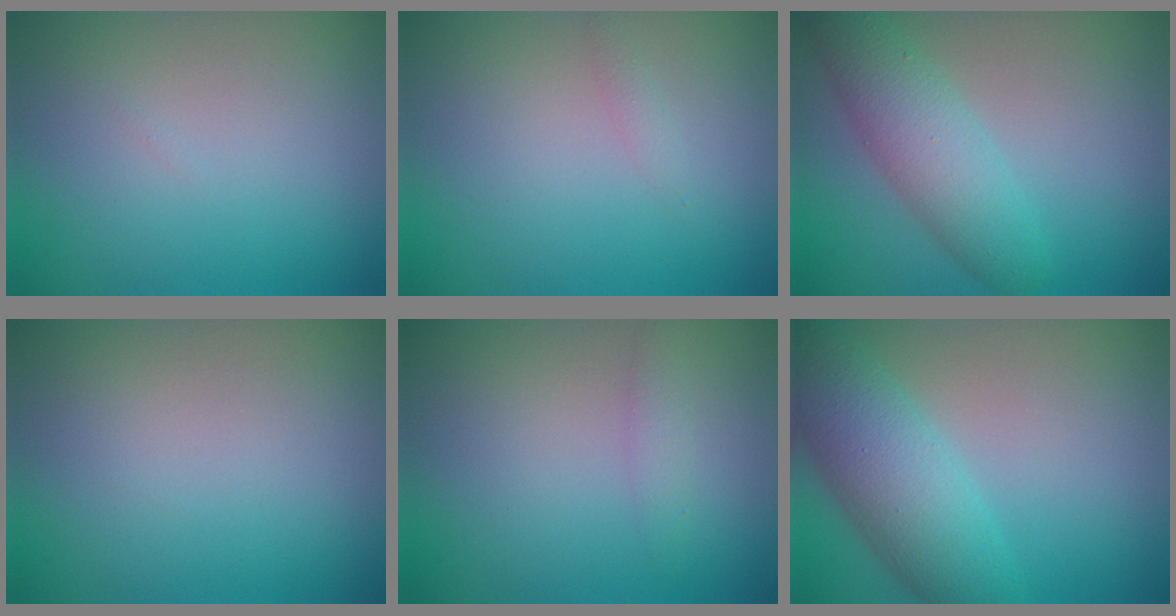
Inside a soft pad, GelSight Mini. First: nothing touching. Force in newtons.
{"total": 0.7, "press": 0.7, "slide": 0.0}
{"total": 5.2, "press": 5.2, "slide": 0.2}
{"total": 0.0}
{"total": 1.3, "press": 1.3, "slide": 0.0}
{"total": 6.9, "press": 6.9, "slide": 0.2}